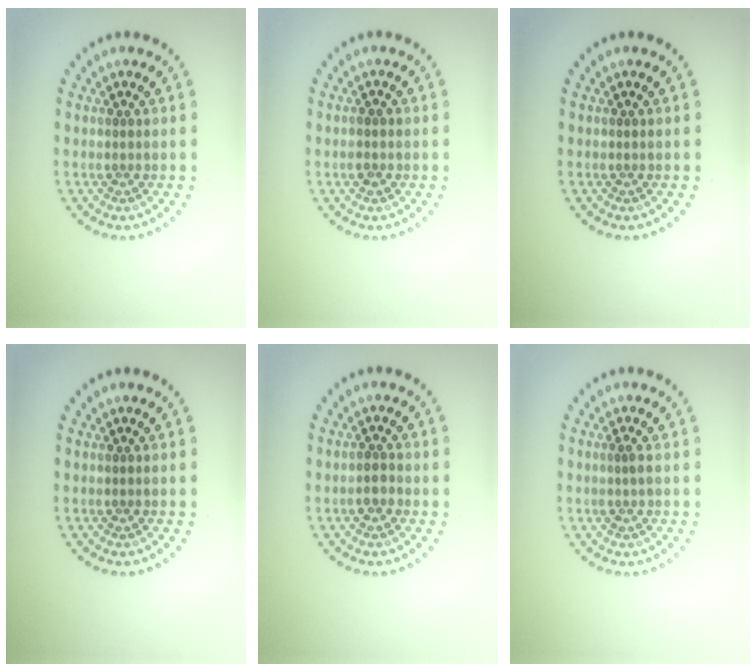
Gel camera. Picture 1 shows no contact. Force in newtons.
{"total": 1.1, "press": 1.0, "slide": 0.4}
{"total": 0.0}
{"total": 0.0}
{"total": 1.3, "press": 1.2, "slide": 0.6}
{"total": 0.7, "press": 0.7, "slide": 0.3}